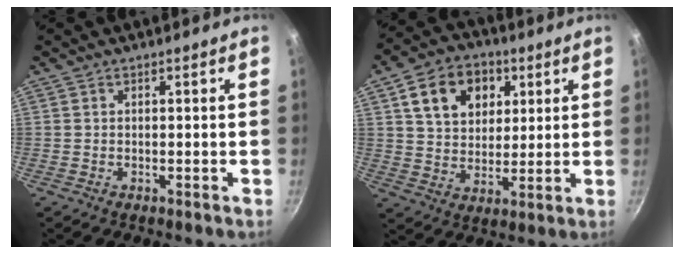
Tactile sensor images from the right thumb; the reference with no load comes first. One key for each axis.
{"total": 13.8, "fx": 5.2, "fy": 10.3, "fz": 7.6, "tx": -0.098, "ty": -0.003, "tz": 0.082}